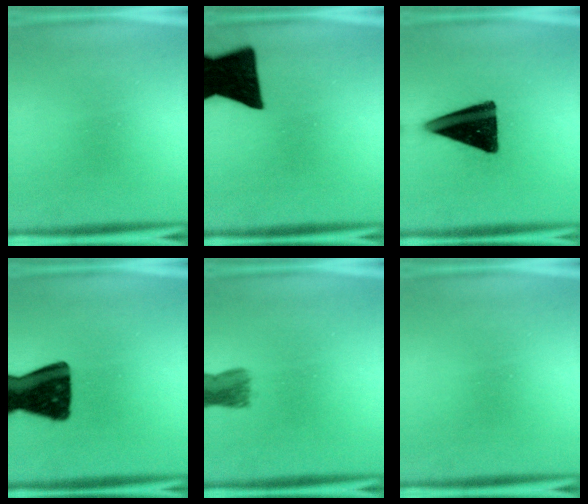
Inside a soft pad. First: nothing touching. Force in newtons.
{"total": 18.6}
{"total": 15.8}
{"total": 17.7}
{"total": 3.1}
{"total": 0.0}